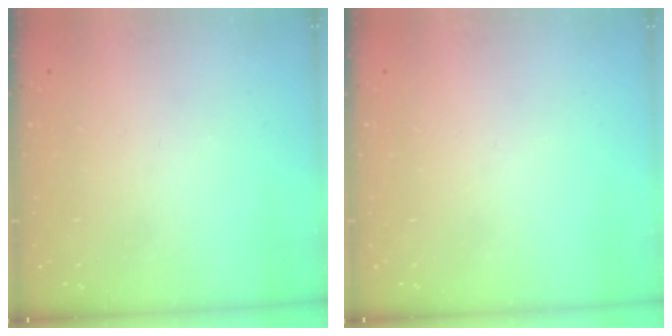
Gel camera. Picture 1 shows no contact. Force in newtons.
{"total": 0.0}